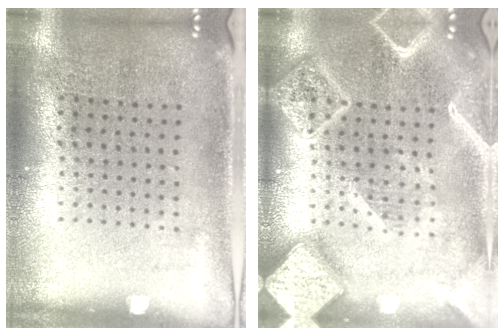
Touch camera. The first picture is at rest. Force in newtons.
{"total": 4.1, "press": 4.1, "slide": 0.5}